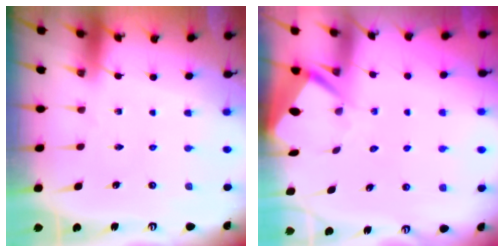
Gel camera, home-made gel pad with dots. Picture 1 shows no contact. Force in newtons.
{"total": 3.4, "press": 3.4, "slide": 0.3}